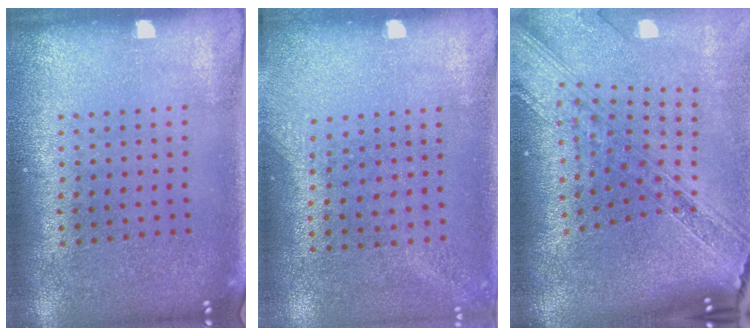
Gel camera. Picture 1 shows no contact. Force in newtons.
{"total": 1.4, "press": 1.0, "slide": 0.9}
{"total": 3.2, "press": 2.4, "slide": 2.1}